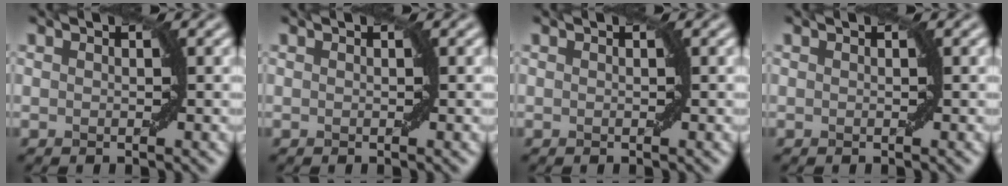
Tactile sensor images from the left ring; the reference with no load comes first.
{"total": 0.0}
{"total": 0.0}
{"total": 0.0}